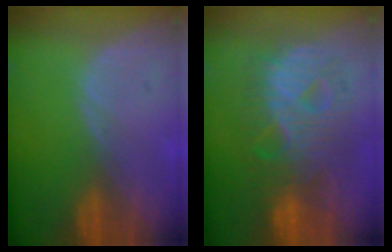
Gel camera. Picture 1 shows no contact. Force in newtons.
{"total": 11.2, "press": 11.2, "slide": 1.0}